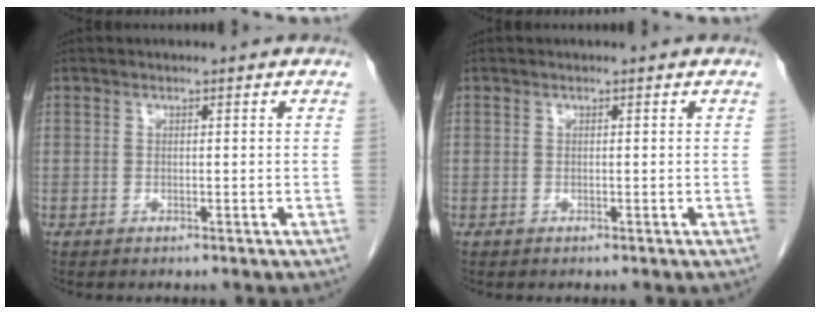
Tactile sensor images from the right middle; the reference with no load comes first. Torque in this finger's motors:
{"motor_torque": [-0.24, 0.26, -0.06, 0.00]}